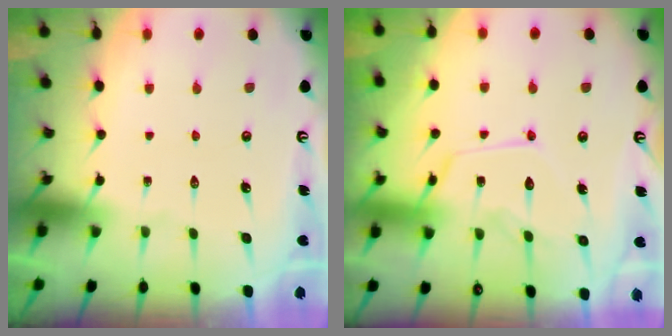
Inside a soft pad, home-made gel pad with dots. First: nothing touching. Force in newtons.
{"total": 12.8, "press": 12.7, "slide": 1.2}